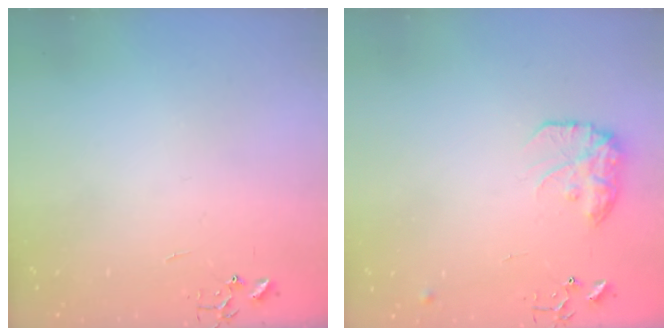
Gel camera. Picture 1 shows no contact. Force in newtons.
{"total": 13.1, "press": 13.0, "slide": 0.7}